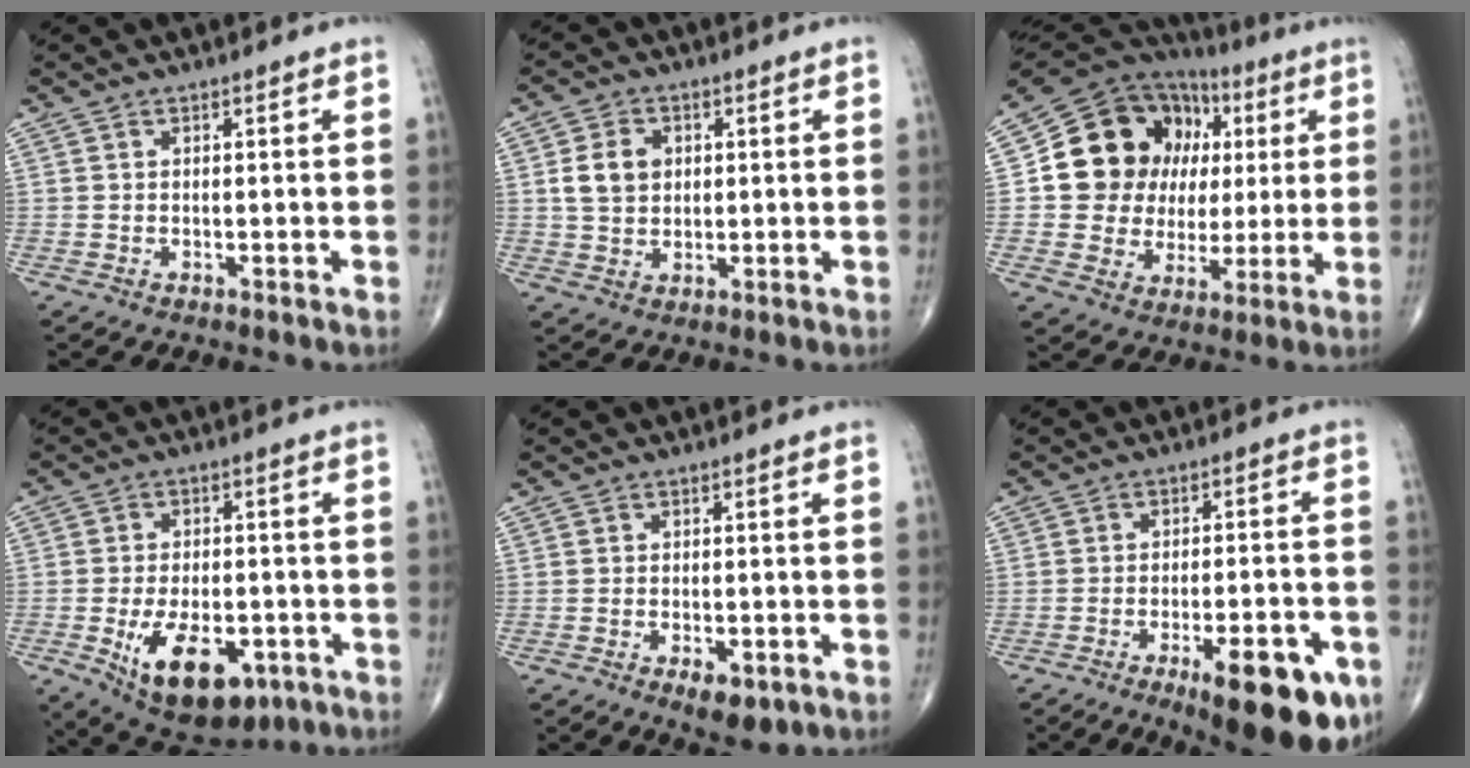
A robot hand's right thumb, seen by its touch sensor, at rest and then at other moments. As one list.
[{"total": 6.3, "force": [1.2, 4.9, 3.8], "torque": [-0.056, -0.003, 0.022]}, {"total": 21.0, "force": [4.2, 17.4, 11.0], "torque": [-0.123, 0.038, 0.084]}, {"total": 14.9, "force": [-5.7, 7.9, 11.2], "torque": [-0.161, 0.008, -0.074]}, {"total": 5.5, "force": [-2.6, 2.5, 4.2], "torque": [-0.059, 0.004, -0.028]}, {"total": 17.0, "force": [-8.4, 5.5, 13.7], "torque": [-0.137, 0.033, -0.108]}]